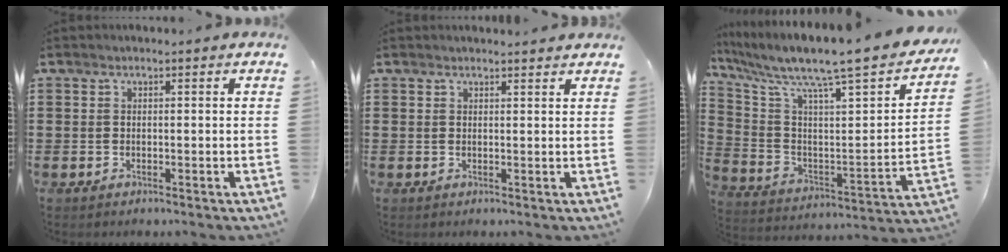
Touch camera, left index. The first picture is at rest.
{"total": 1.3, "force": [1.2, 0.0, 0.2], "torque": [-0.007, -0.001, 0.025]}
{"total": 9.1, "force": [7.4, 0.1, 5.4], "torque": [-0.130, -0.068, 0.106]}